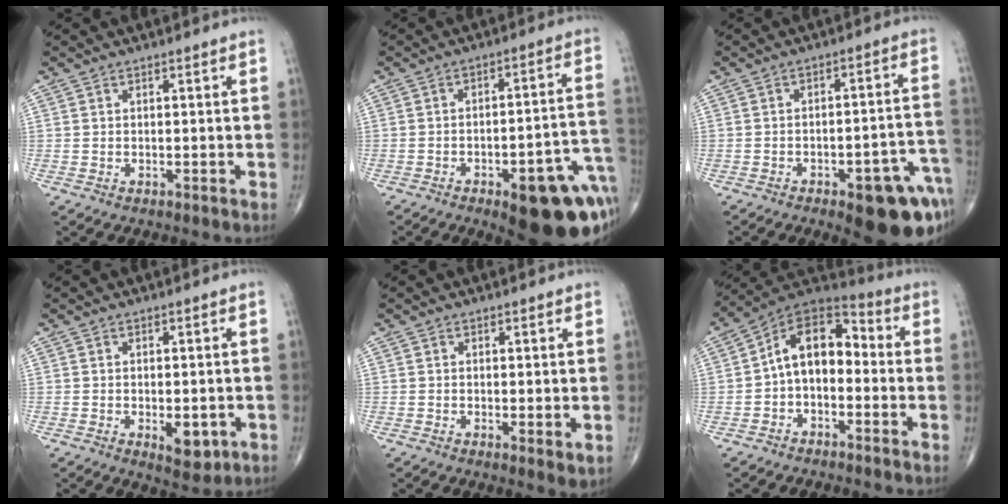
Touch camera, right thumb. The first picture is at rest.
{"total": 20.5, "force": [-8.6, 7.1, 17.2], "torque": [-0.157, 0.044, -0.097]}
{"total": 16.0, "force": [-8.0, 5.7, 12.6], "torque": [-0.107, 0.052, -0.091]}
{"total": 5.1, "force": [-1.3, 2.6, 4.2], "torque": [-0.042, -0.008, -0.010]}
{"total": 2.6, "force": [0.1, 0.7, 2.5], "torque": [-0.040, -0.012, 0.001]}
{"total": 11.6, "force": [-1.0, 7.5, 8.8], "torque": [-0.112, 0.046, -0.036]}